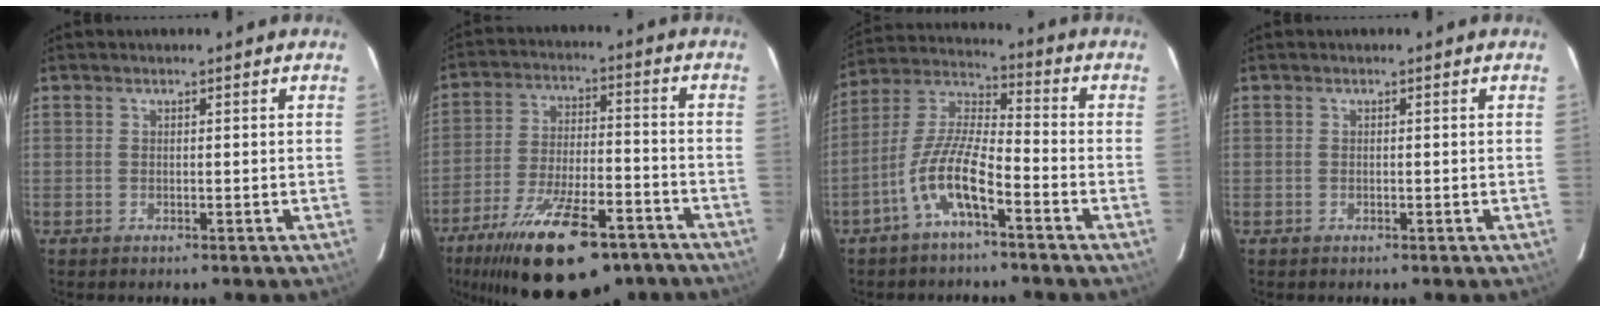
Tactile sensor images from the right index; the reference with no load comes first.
{"total": 23.5, "force": [-16.3, 8.5, 14.7], "torque": [-0.270, -0.031, -0.244]}
{"total": 10.3, "force": [-5.5, 2.3, 8.4], "torque": [-0.182, 0.005, -0.106]}
{"total": 0.0}